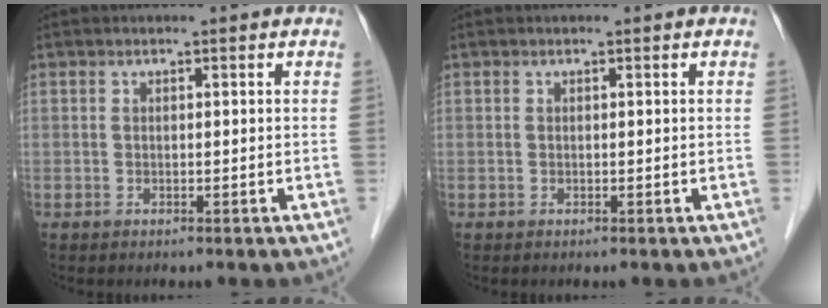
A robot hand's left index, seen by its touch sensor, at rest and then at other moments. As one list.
[{"total": 0.0}]